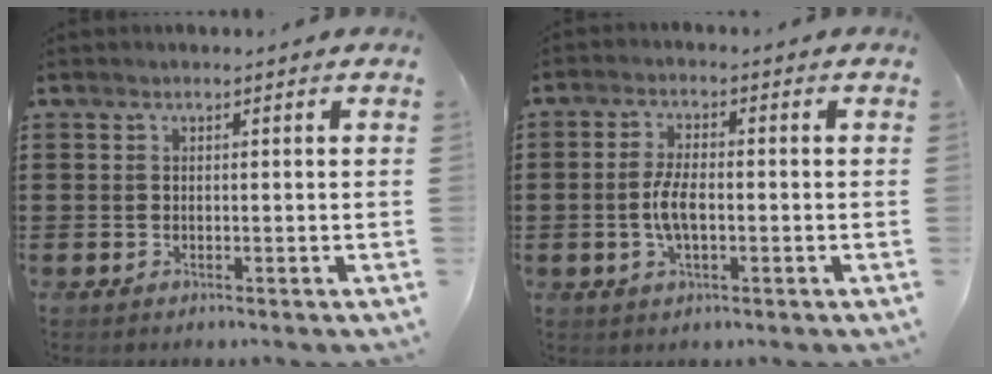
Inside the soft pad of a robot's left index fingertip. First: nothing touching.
{"total": 5.0, "force": [-0.8, 2.0, 4.5], "torque": [-0.101, -0.001, -0.021]}